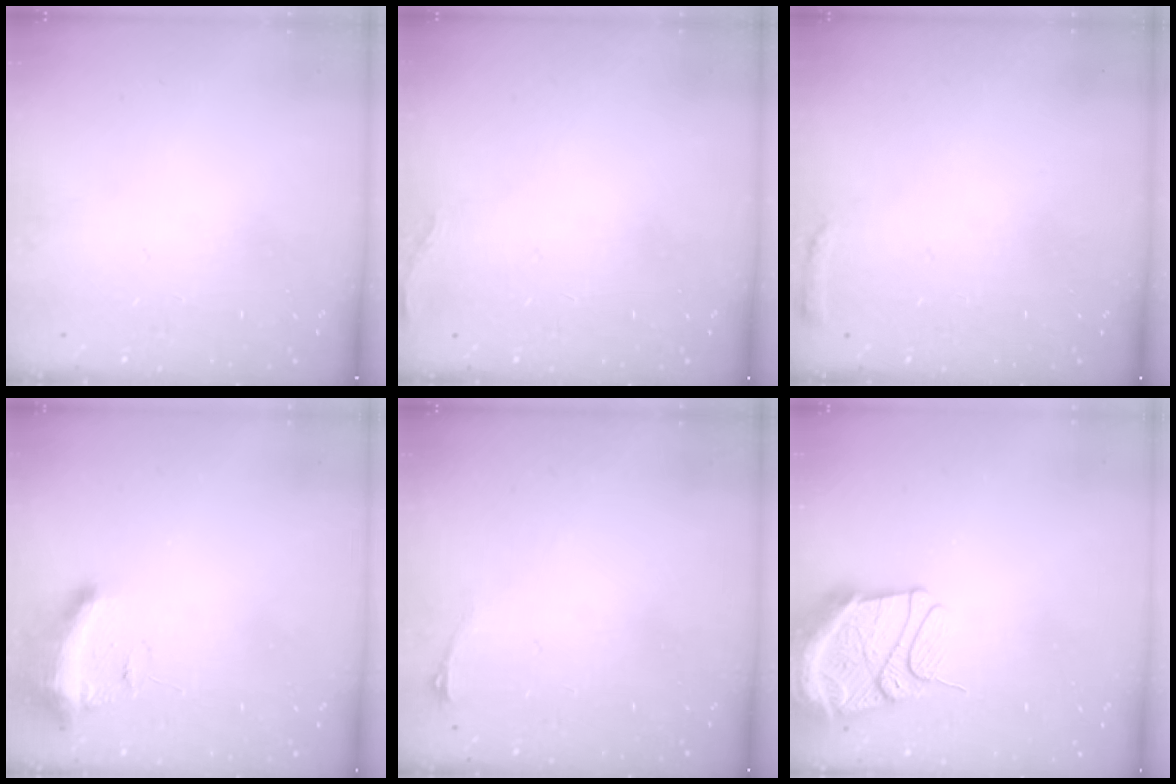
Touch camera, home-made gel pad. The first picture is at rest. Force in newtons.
{"total": 7.3, "press": 5.5, "slide": 4.8}
{"total": 4.7, "press": 4.6, "slide": 0.9}
{"total": 9.8, "press": 9.8, "slide": 0.5}
{"total": 2.9, "press": 2.6, "slide": 1.5}
{"total": 14.8, "press": 14.7, "slide": 1.7}